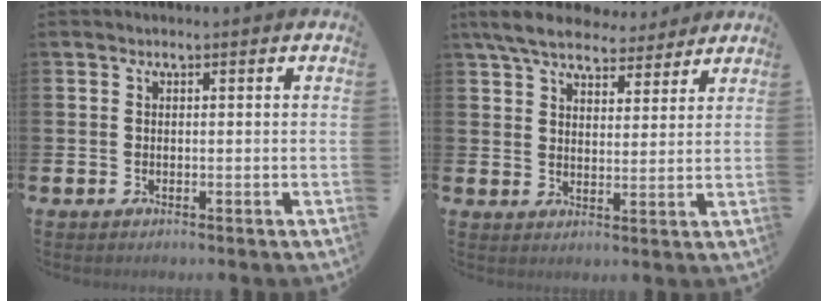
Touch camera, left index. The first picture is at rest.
{"total": 7.8, "force": [7.3, 2.0, 2.0], "torque": [-0.073, -0.046, 0.130]}